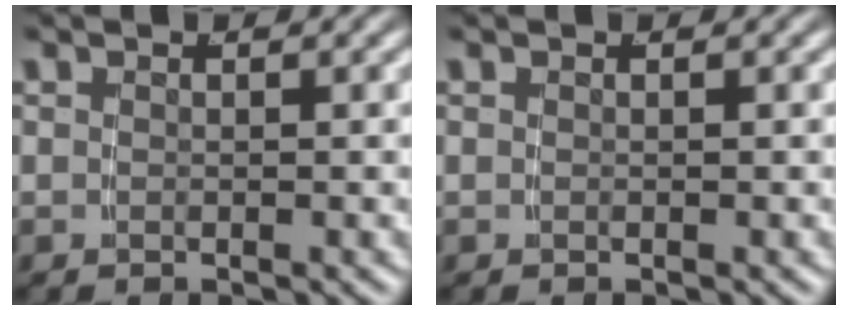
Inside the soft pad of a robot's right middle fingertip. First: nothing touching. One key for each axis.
{"total": 0.0}